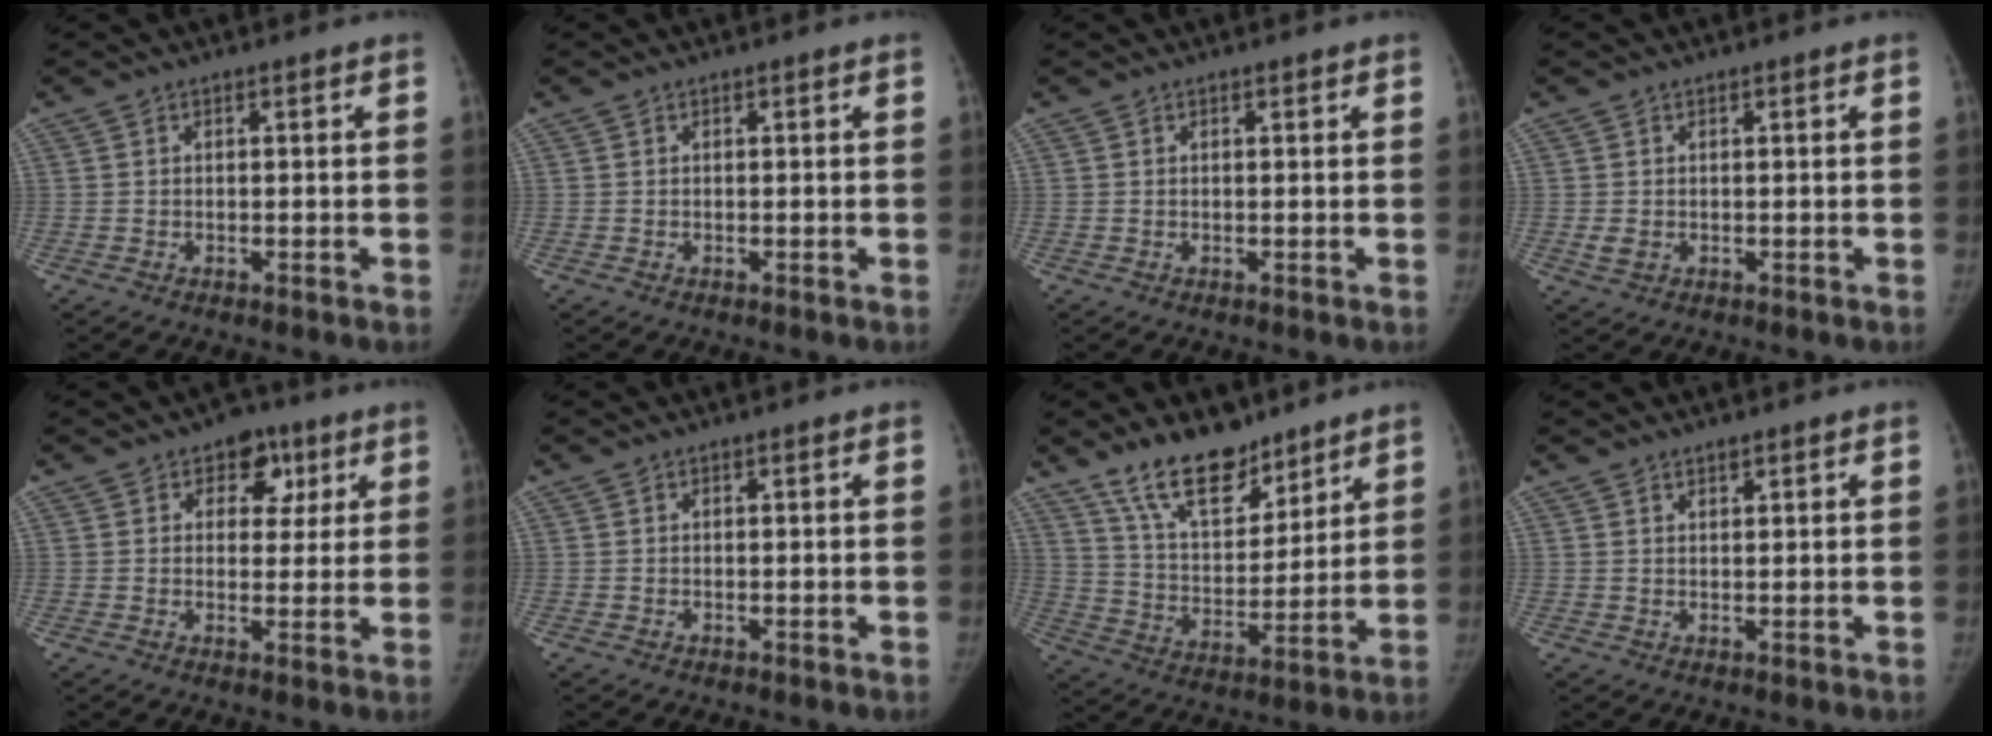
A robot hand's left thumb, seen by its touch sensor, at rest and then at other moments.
{"total": 0.0}
{"total": 0.0}
{"total": 1.7, "force": [-0.1, 1.3, 1.0], "torque": [-0.018, -0.002, 0.003]}
{"total": 6.9, "force": [3.2, 5.1, 3.3], "torque": [0.000, -0.006, 0.038]}
{"total": 0.0}
{"total": 14.8, "force": [11.0, 6.7, 7.2], "torque": [-0.085, -0.071, 0.202]}
{"total": 1.3, "force": [1.0, 0.5, 0.5], "torque": [-0.002, -0.007, 0.017]}